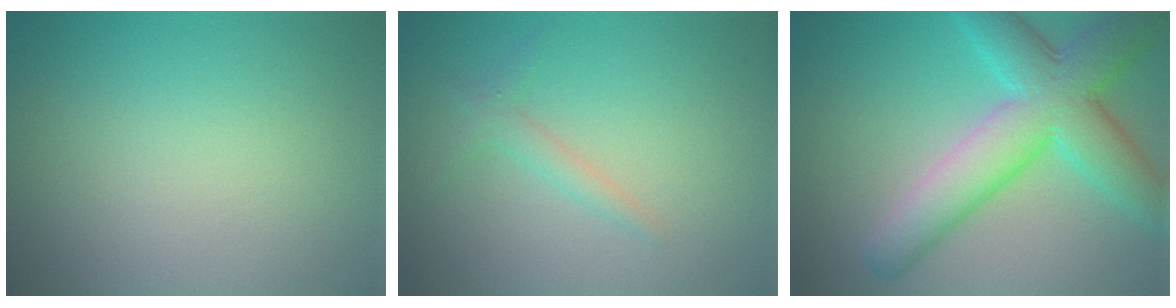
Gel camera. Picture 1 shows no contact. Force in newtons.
{"total": 1.5, "press": 1.5, "slide": 0.1}
{"total": 8.5, "press": 8.5, "slide": 0.2}